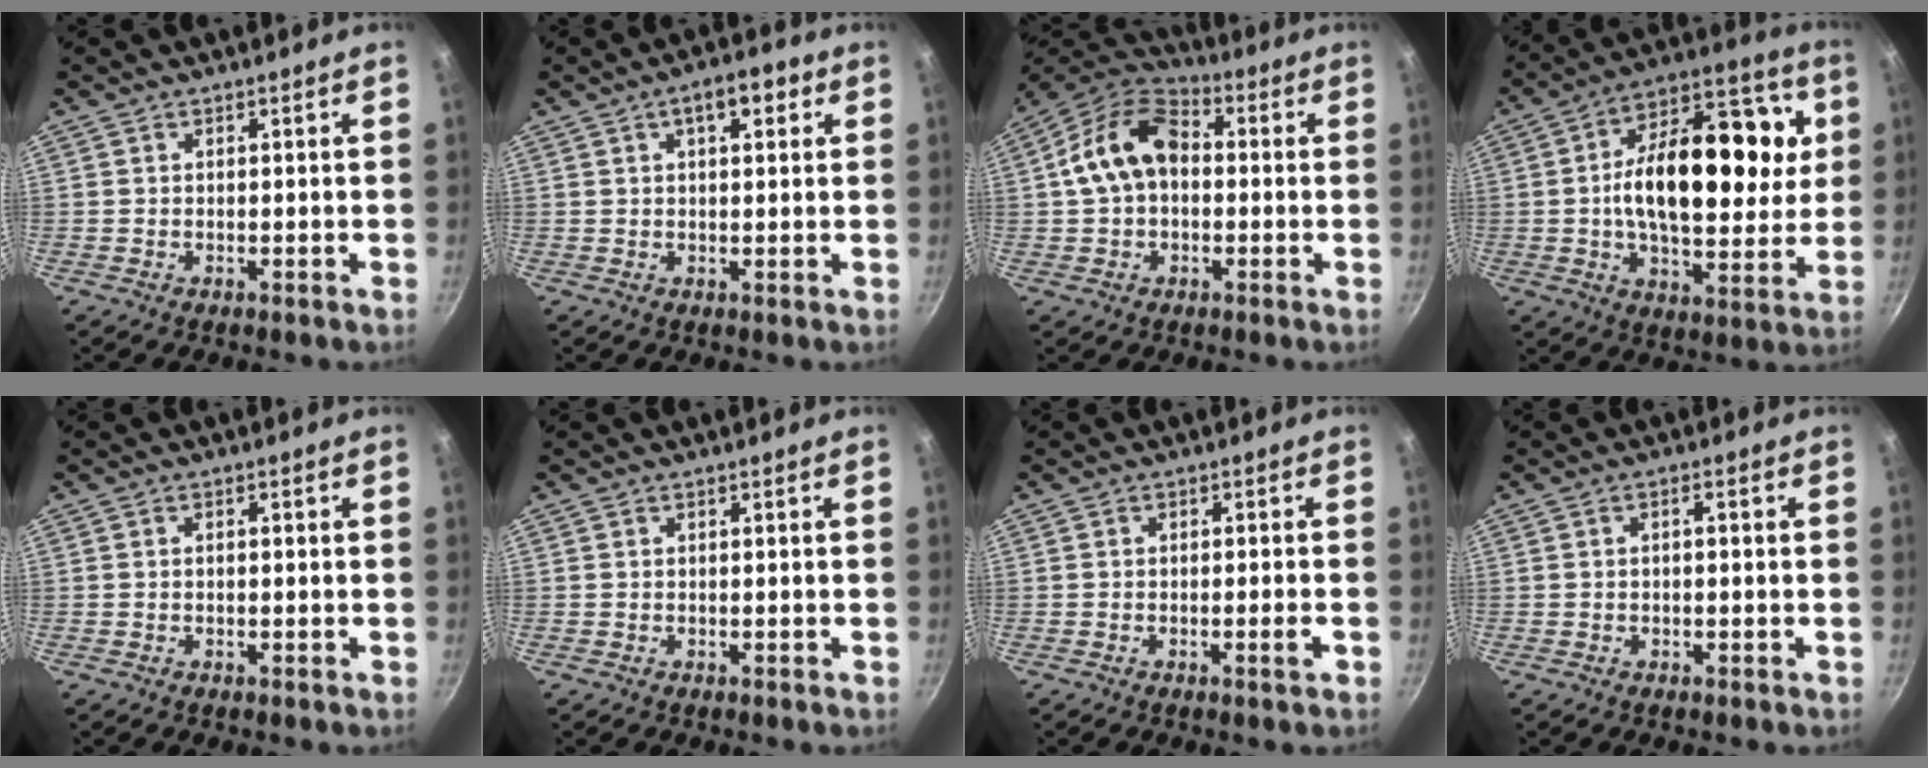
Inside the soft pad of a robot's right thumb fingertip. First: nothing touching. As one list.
[{"total": 6.1, "force": [2.5, 2.8, 4.9], "torque": [-0.054, 0.010, 0.031]}, {"total": 13.7, "force": [0.9, 9.5, 9.9], "torque": [-0.154, 0.038, -0.001]}, {"total": 25.1, "force": [3.2, 14.0, 20.6], "torque": [-0.301, 0.017, 0.036]}, {"total": 0.7, "force": [-0.1, 0.4, 0.6], "torque": [-0.010, 0.004, -0.001]}, {"total": 0.0}, {"total": 2.1, "force": [-0.9, 0.0, 1.9], "torque": [-0.030, 0.008, -0.013]}, {"total": 1.9, "force": [-0.2, 0.8, 1.7], "torque": [-0.028, 0.011, -0.002]}]